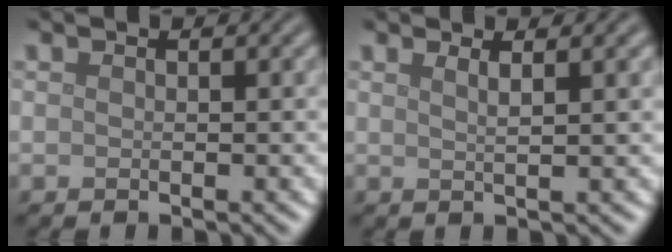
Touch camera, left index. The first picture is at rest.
{"total": 2.3, "force": [1.2, 0.8, 1.7], "torque": [-0.015, 0.009, 0.001]}